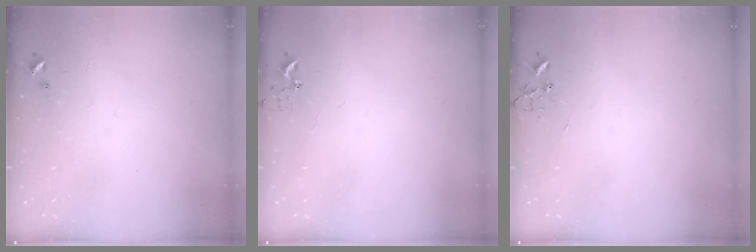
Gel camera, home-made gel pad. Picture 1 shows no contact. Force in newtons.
{"total": 2.9, "press": 2.9, "slide": 0.3}
{"total": 0.0}